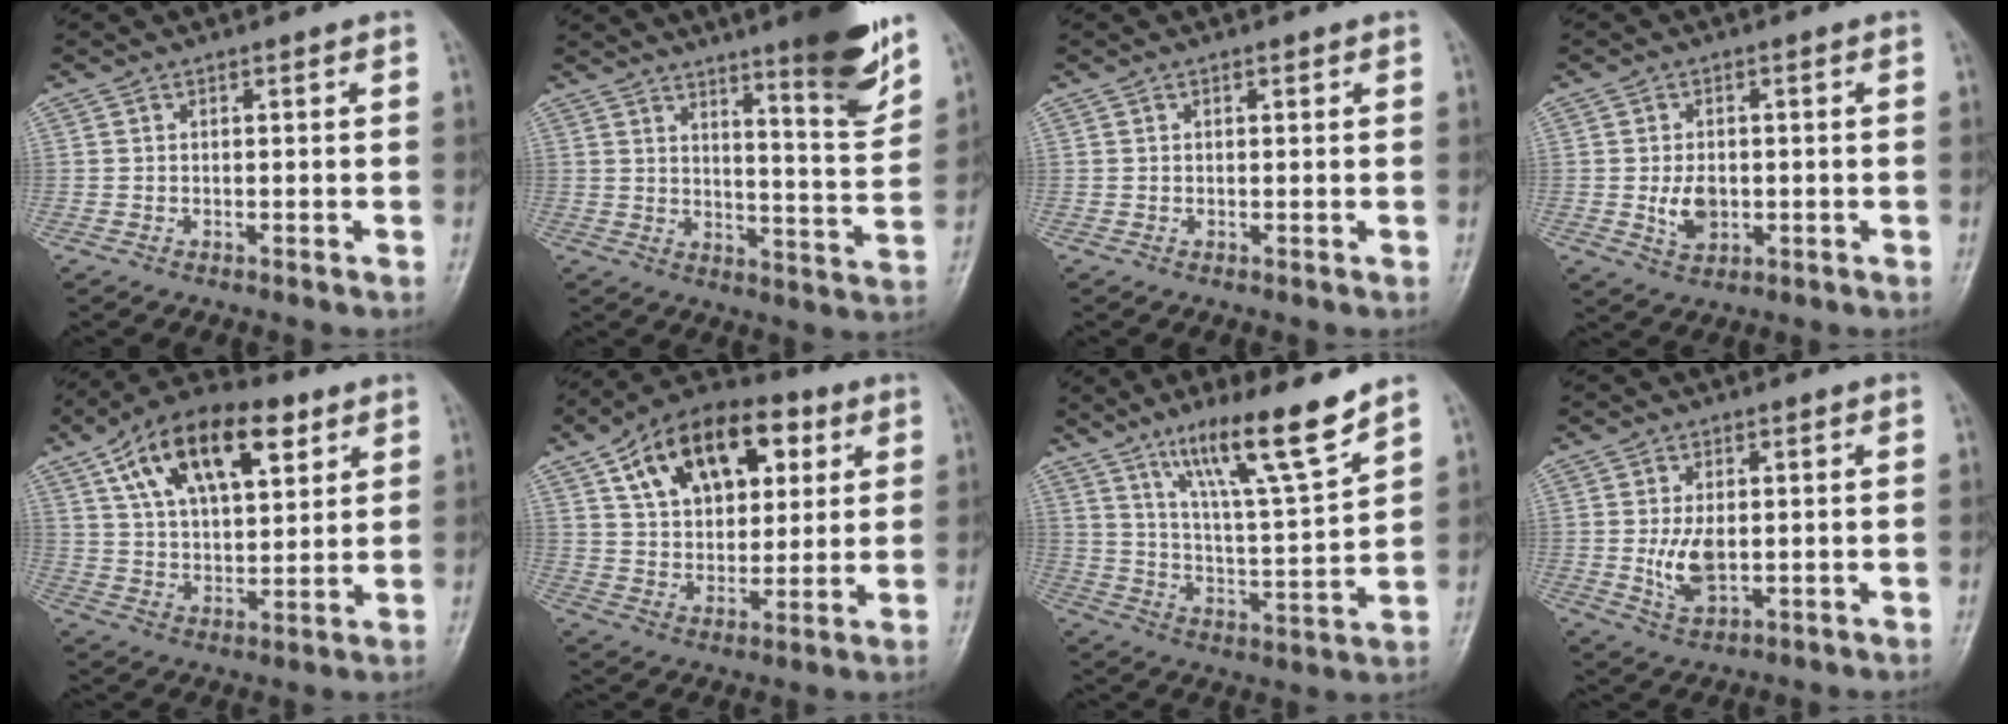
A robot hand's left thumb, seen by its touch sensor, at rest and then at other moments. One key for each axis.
{"total": 13.9, "fx": 9.1, "fy": 1.7, "fz": 10.3, "tx": -0.124, "ty": -0.063, "tz": 0.133}
{"total": 0.8, "fx": 0.4, "fy": 0.4, "fz": 0.6, "tx": -0.008, "ty": 0.000, "tz": 0.005}
{"total": 4.9, "fx": -0.5, "fy": 3.3, "fz": 3.6, "tx": -0.055, "ty": -0.004, "tz": -0.003}
{"total": 18.7, "fx": 8.8, "fy": 9.2, "fz": 13.7, "tx": -0.198, "ty": -0.014, "tz": 0.151}
{"total": 19.4, "fx": 8.0, "fy": 11.7, "fz": 13.3, "tx": -0.168, "ty": -0.007, "tz": 0.130}
{"total": 15.1, "fx": 10.5, "fy": 1.2, "fz": 10.8, "tx": -0.176, "ty": -0.064, "tz": 0.186}
{"total": 6.1, "fx": 0.0, "fy": 3.4, "fz": 5.1, "tx": -0.096, "ty": -0.011, "tz": 0.007}